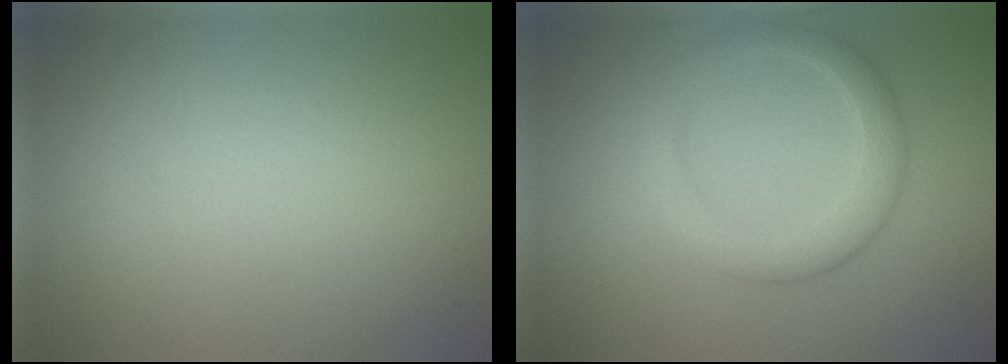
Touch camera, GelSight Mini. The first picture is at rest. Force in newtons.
{"total": 3.3, "press": 3.3, "slide": 0.3}